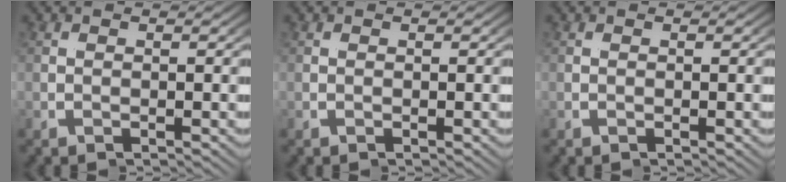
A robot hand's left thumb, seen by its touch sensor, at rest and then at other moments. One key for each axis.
{"total": 0.0}
{"total": 0.0}